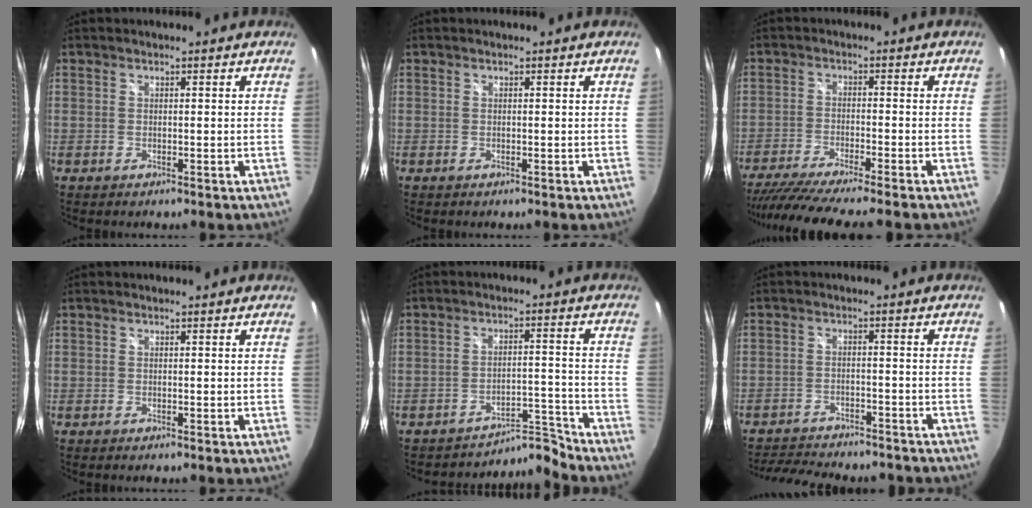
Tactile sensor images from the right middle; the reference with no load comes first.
{"total": 0.0}
{"total": 12.5, "force": [-10.9, -0.6, 6.0], "torque": [-0.126, -0.034, -0.180]}
{"total": 0.0}
{"total": 6.2, "force": [-6.1, 0.3, -0.9], "torque": [0.012, 0.025, -0.098]}
{"total": 13.8, "force": [-12.2, 3.7, 5.3], "torque": [-0.116, -0.017, -0.171]}